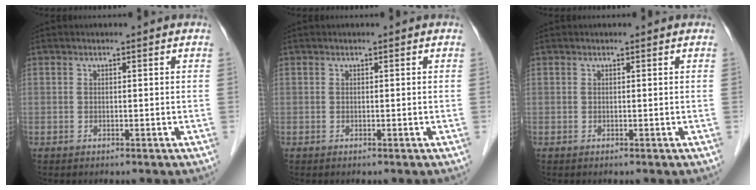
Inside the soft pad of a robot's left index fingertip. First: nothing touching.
{"total": 0.0}
{"total": 0.0}